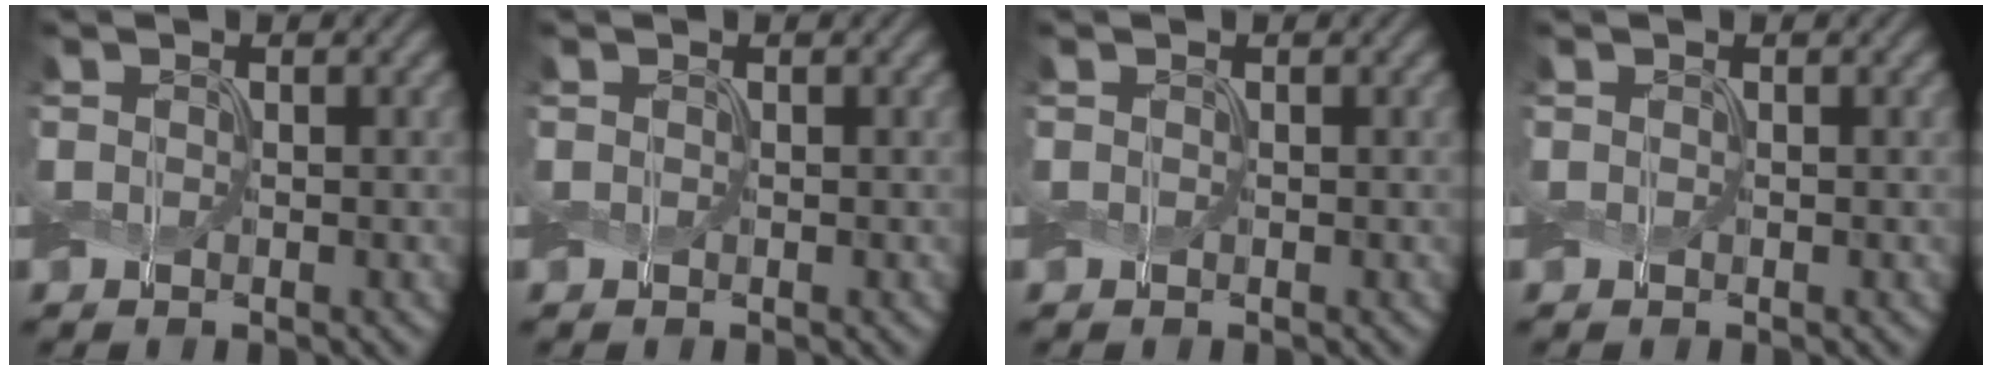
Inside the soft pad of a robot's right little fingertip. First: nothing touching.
{"total": 0.0}
{"total": 0.0}
{"total": 0.0}